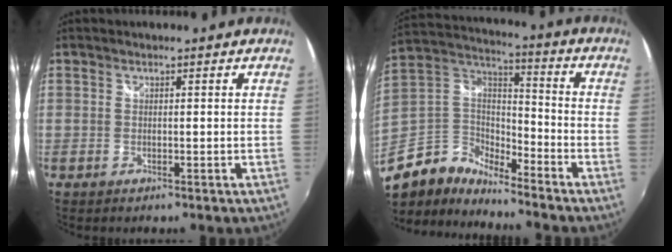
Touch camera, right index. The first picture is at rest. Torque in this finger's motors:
{"motor_torque": [0.01, -0.62, -0.01, -0.01]}